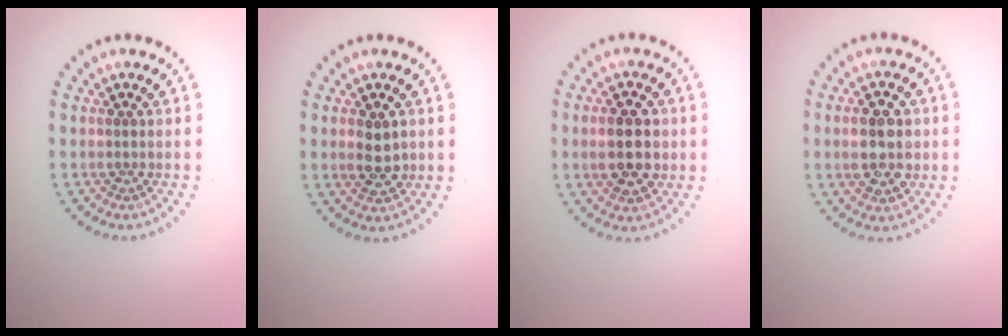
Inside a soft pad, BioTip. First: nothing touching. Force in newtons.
{"total": 2.7, "press": 2.6, "slide": 0.3}
{"total": 4.7, "press": 4.7, "slide": 0.2}
{"total": 4.2, "press": 4.2, "slide": 0.4}